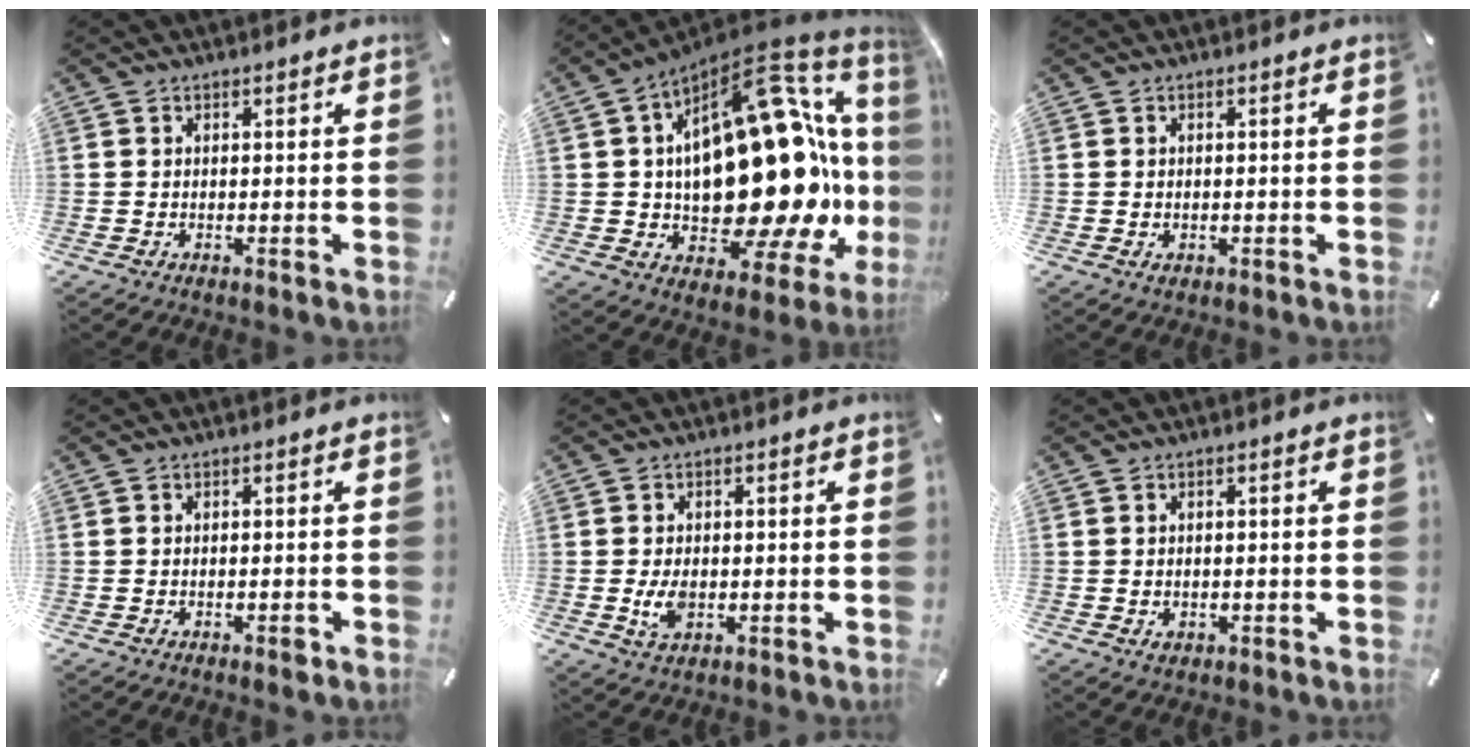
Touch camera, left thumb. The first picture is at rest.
{"total": 34.3, "force": [1.0, 17.4, 29.6], "torque": [-0.440, -0.075, 0.052]}
{"total": 1.0, "force": [-0.2, 0.8, 0.6], "torque": [-0.011, 0.003, -0.005]}
{"total": 1.4, "force": [-0.7, 0.5, 1.1], "torque": [-0.018, 0.002, -0.013]}
{"total": 4.7, "force": [-0.7, 3.0, 3.5], "torque": [-0.088, -0.005, -0.017]}
{"total": 1.6, "force": [-0.4, 1.4, 0.7], "torque": [-0.015, 0.005, -0.008]}